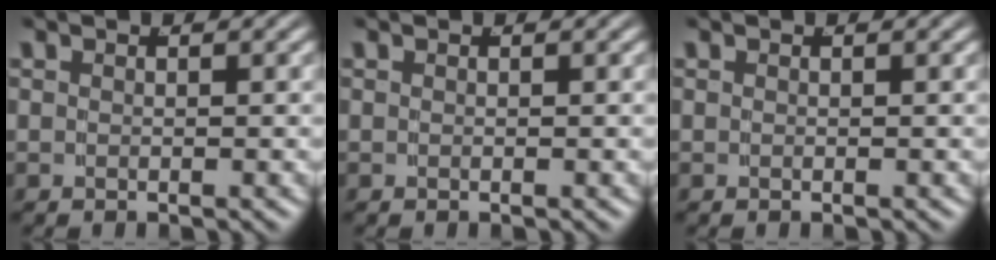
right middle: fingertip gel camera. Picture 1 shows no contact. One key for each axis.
{"total": 0.0}
{"total": 0.0}